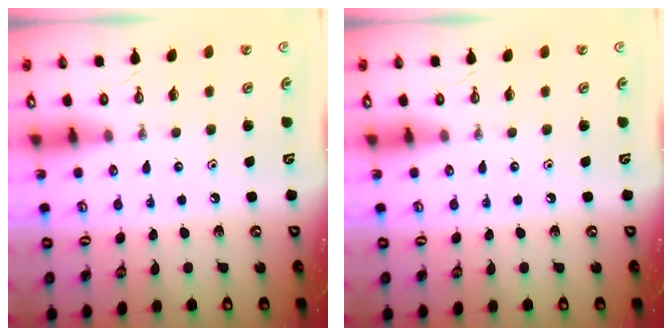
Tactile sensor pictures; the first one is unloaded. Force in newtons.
{"total": 0.0}